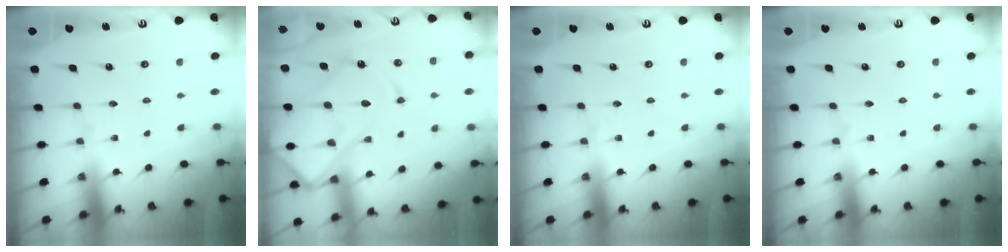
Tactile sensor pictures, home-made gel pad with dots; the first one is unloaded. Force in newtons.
{"total": 18.8, "press": 18.7, "slide": 1.7}
{"total": 0.0}
{"total": 0.0}